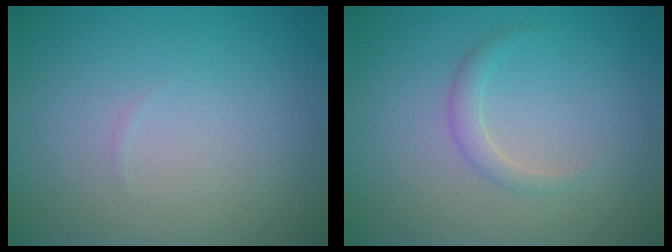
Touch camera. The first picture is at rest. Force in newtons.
{"total": 1.2, "press": 1.2, "slide": 0.0}